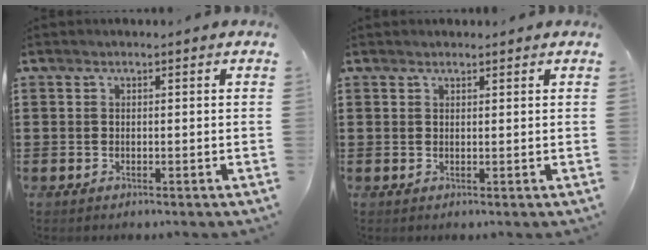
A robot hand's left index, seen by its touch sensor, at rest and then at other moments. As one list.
[{"total": 0.9, "force": [0.8, 0.3, 0.1], "torque": [-0.003, 0.001, 0.017]}]